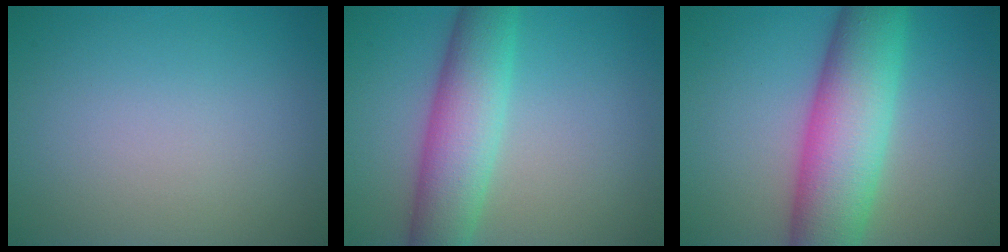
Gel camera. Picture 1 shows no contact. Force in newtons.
{"total": 6.8, "press": 6.8, "slide": 0.1}
{"total": 10.0, "press": 10.0, "slide": 0.3}